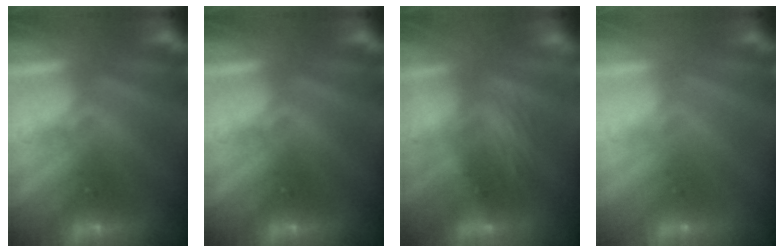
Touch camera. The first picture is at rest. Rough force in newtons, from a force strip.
{"total": 0.0}
{"total": 2.0}
{"total": 2.9}